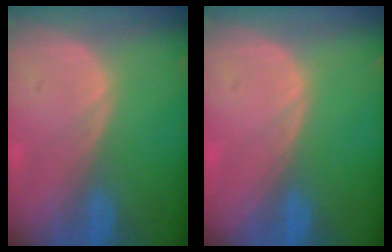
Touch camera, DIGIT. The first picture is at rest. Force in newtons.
{"total": 0.0}